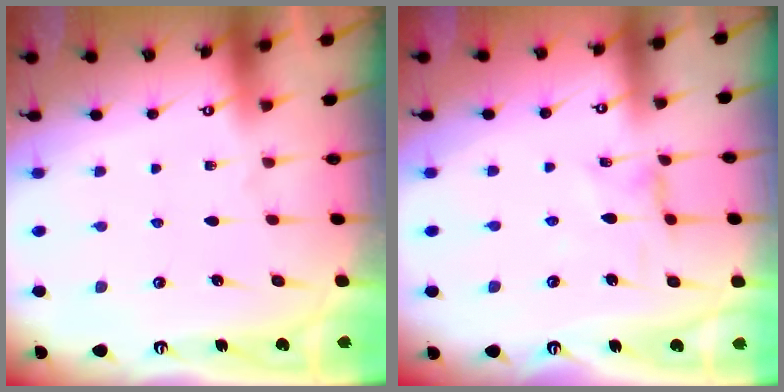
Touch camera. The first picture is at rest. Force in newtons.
{"total": 1.1, "press": 1.1, "slide": 0.1}